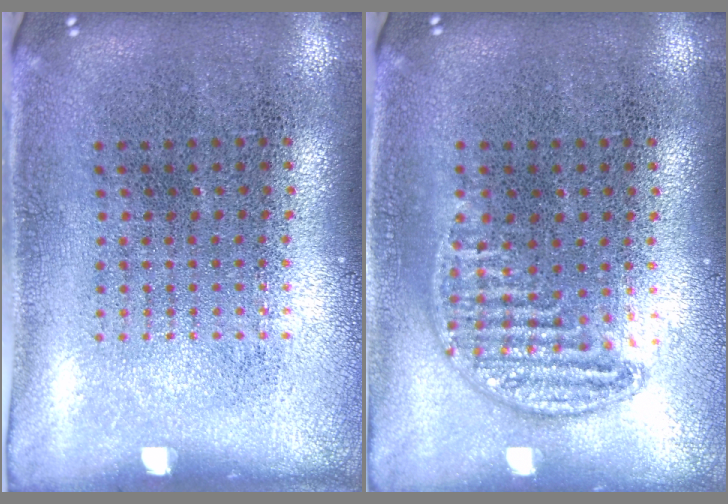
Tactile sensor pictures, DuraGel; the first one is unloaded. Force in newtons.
{"total": 0.9, "press": 0.9, "slide": 0.2}